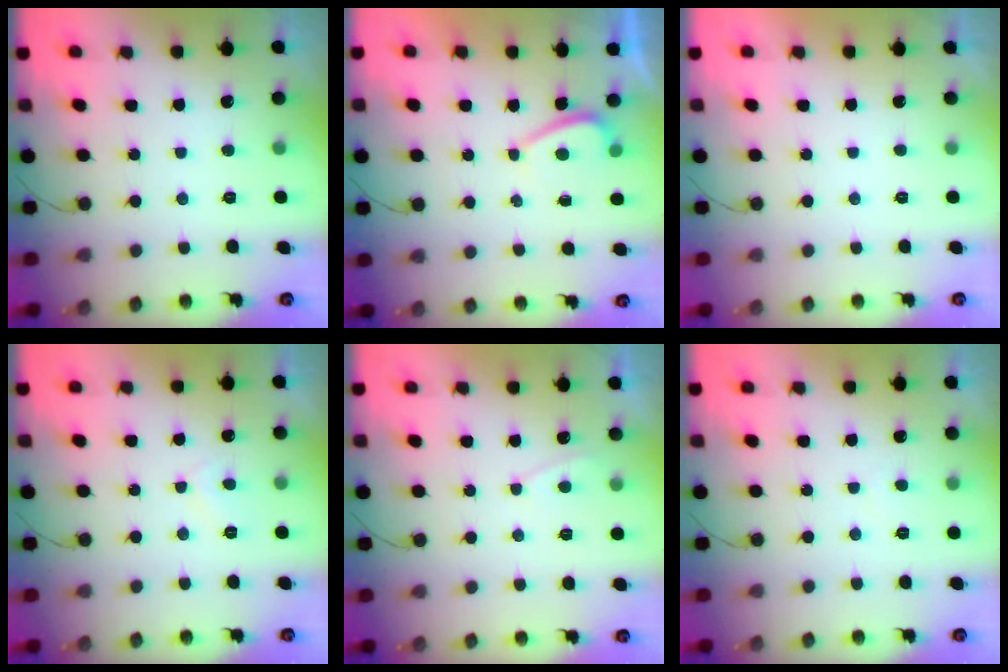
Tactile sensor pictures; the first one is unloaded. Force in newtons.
{"total": 1.0, "press": 0.9, "slide": 0.5}
{"total": 2.3, "press": 2.3, "slide": 0.3}
{"total": 3.4, "press": 3.3, "slide": 0.6}
{"total": 2.0, "press": 2.0, "slide": 0.3}
{"total": 2.1, "press": 2.1, "slide": 0.2}